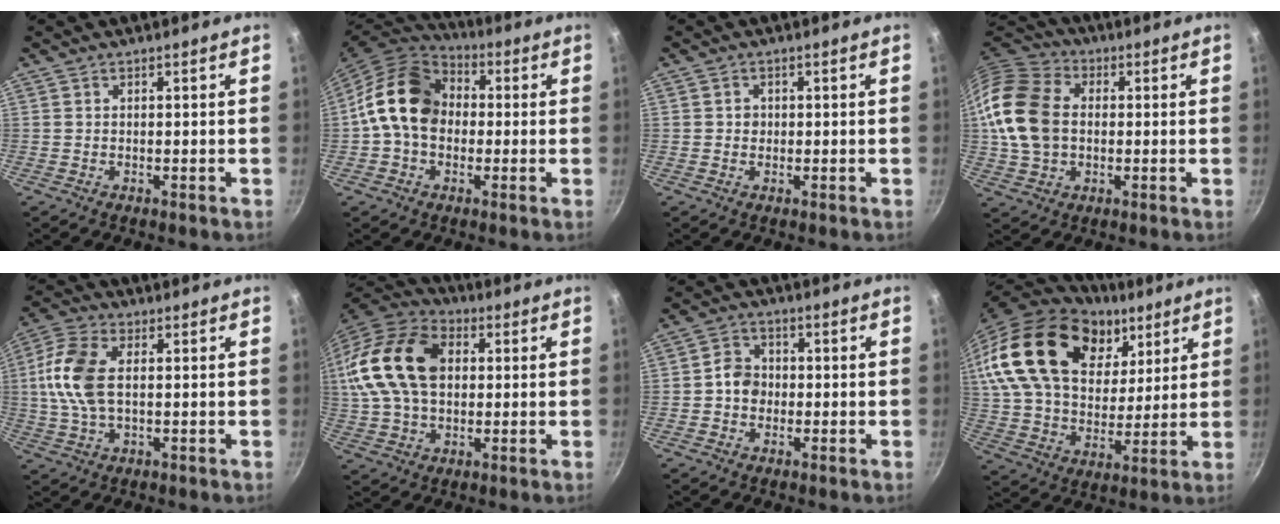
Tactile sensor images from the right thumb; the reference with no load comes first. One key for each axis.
{"total": 15.2, "fx": 0.4, "fy": 11.6, "fz": 9.8, "tx": -0.141, "ty": 0.031, "tz": -0.011}
{"total": 1.4, "fx": 0.1, "fy": 1.3, "fz": 0.5, "tx": -0.002, "ty": 0.003, "tz": 0.000}
{"total": 16.2, "fx": 0.7, "fy": 11.9, "fz": 10.9, "tx": -0.200, "ty": 0.019, "tz": 0.001}
{"total": 11.3, "fx": 1.2, "fy": 6.2, "fz": 9.4, "tx": -0.196, "ty": 0.016, "tz": 0.012}
{"total": 22.5, "fx": 3.9, "fy": 15.3, "fz": 16.0, "tx": -0.308, "ty": 0.027, "tz": 0.061}
{"total": 4.7, "fx": -0.6, "fy": 4.1, "fz": 2.3, "tx": -0.010, "ty": 0.016, "tz": -0.017}
{"total": 31.9, "fx": 15.3, "fy": 20.2, "fz": 19.4, "tx": -0.366, "ty": -0.011, "tz": 0.269}